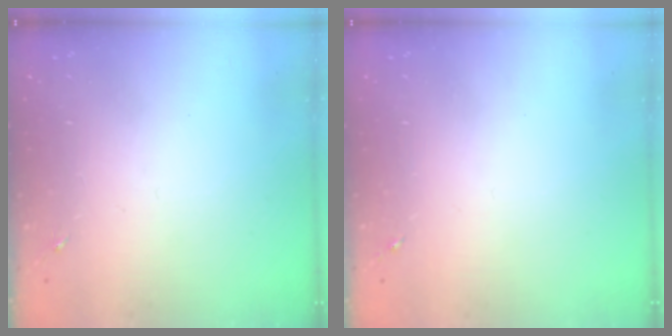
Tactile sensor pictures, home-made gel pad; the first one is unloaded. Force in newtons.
{"total": 0.0}